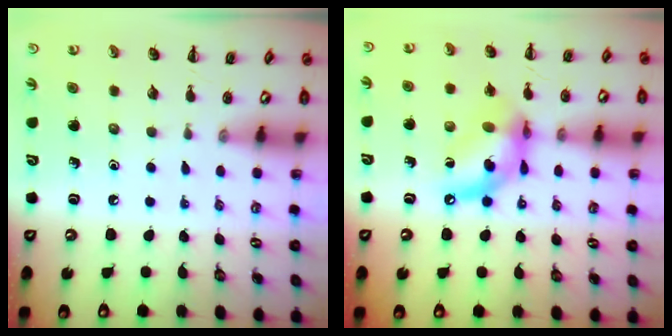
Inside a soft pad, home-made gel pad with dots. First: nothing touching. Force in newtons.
{"total": 12.0, "press": 11.5, "slide": 3.2}